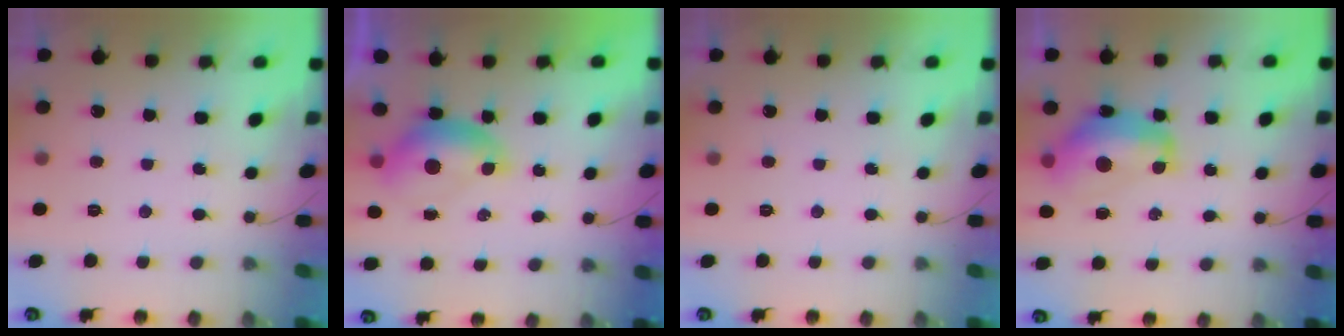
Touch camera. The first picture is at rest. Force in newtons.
{"total": 7.4, "press": 7.3, "slide": 1.1}
{"total": 0.0}
{"total": 13.3, "press": 13.3, "slide": 1.0}